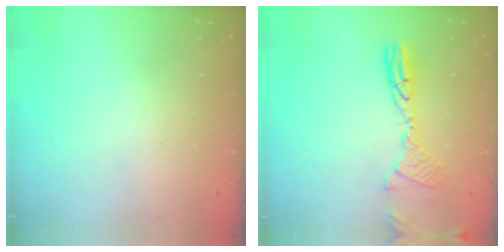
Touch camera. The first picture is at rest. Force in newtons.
{"total": 11.9, "press": 11.6, "slide": 2.5}